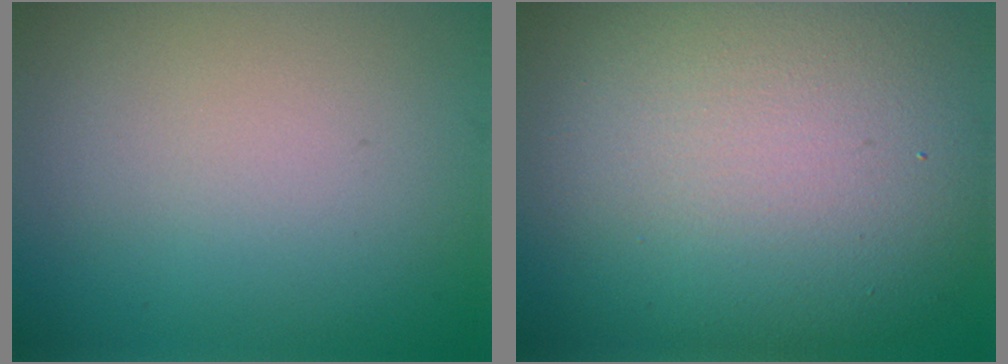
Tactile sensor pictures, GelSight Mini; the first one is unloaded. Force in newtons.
{"total": 14.6, "press": 14.6, "slide": 0.3}